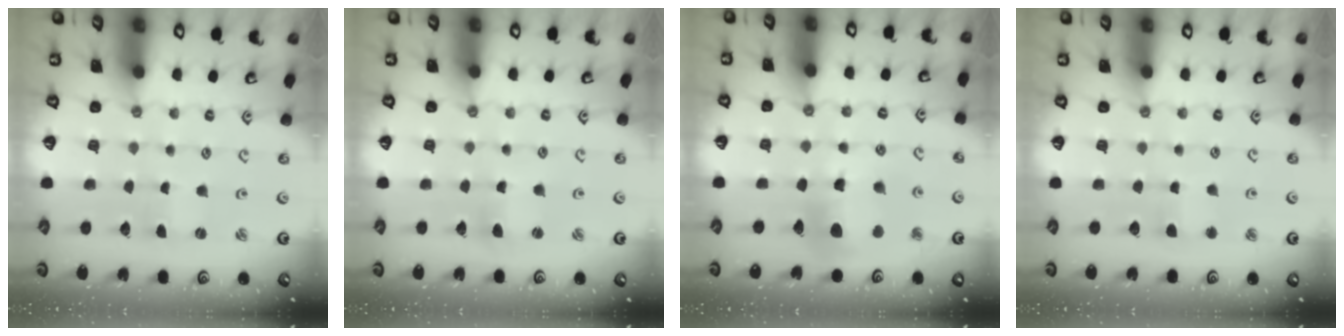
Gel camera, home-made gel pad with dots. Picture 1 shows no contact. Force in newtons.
{"total": 2.3, "press": 2.2, "slide": 0.3}
{"total": 10.6, "press": 10.5, "slide": 1.3}
{"total": 3.1, "press": 3.1, "slide": 0.3}